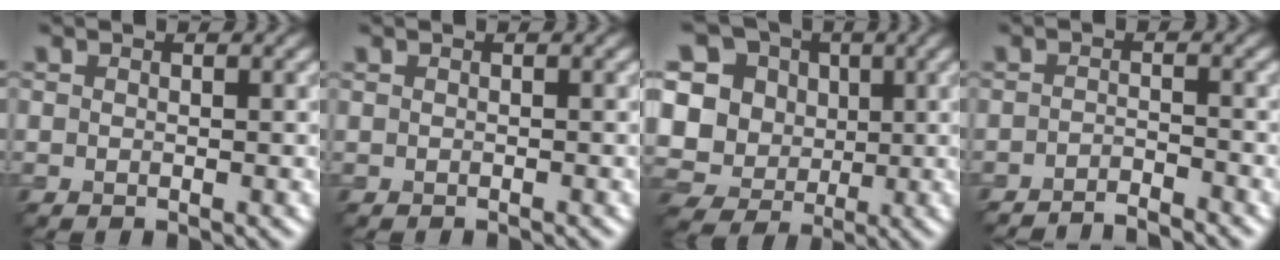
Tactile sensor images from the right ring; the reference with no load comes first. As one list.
[{"total": 0.6, "force": [-0.5, 0.1, 0.2], "torque": [0.001, -0.002, -0.011]}, {"total": 13.6, "force": [3.2, 12.0, 5.5], "torque": [-0.168, 0.025, 0.053]}, {"total": 2.9, "force": [-2.7, 0.3, 0.9], "torque": [-0.003, -0.004, -0.050]}]